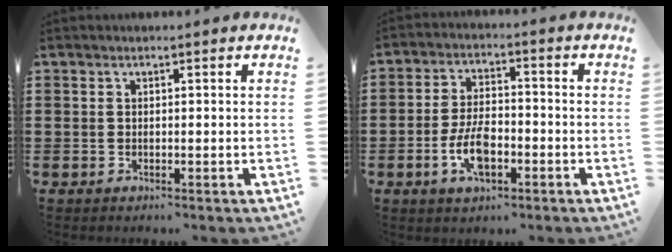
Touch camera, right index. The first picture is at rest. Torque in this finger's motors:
{"motor_torque": [1.13, 1.01, 0.97, 0.16]}